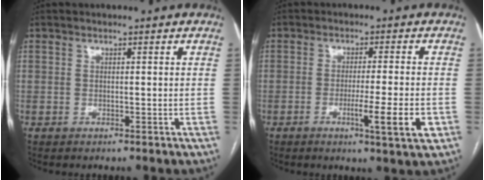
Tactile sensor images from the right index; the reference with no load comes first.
{"total": 7.3, "force": [-2.6, -0.3, 6.8], "torque": [-0.107, -0.015, -0.040]}